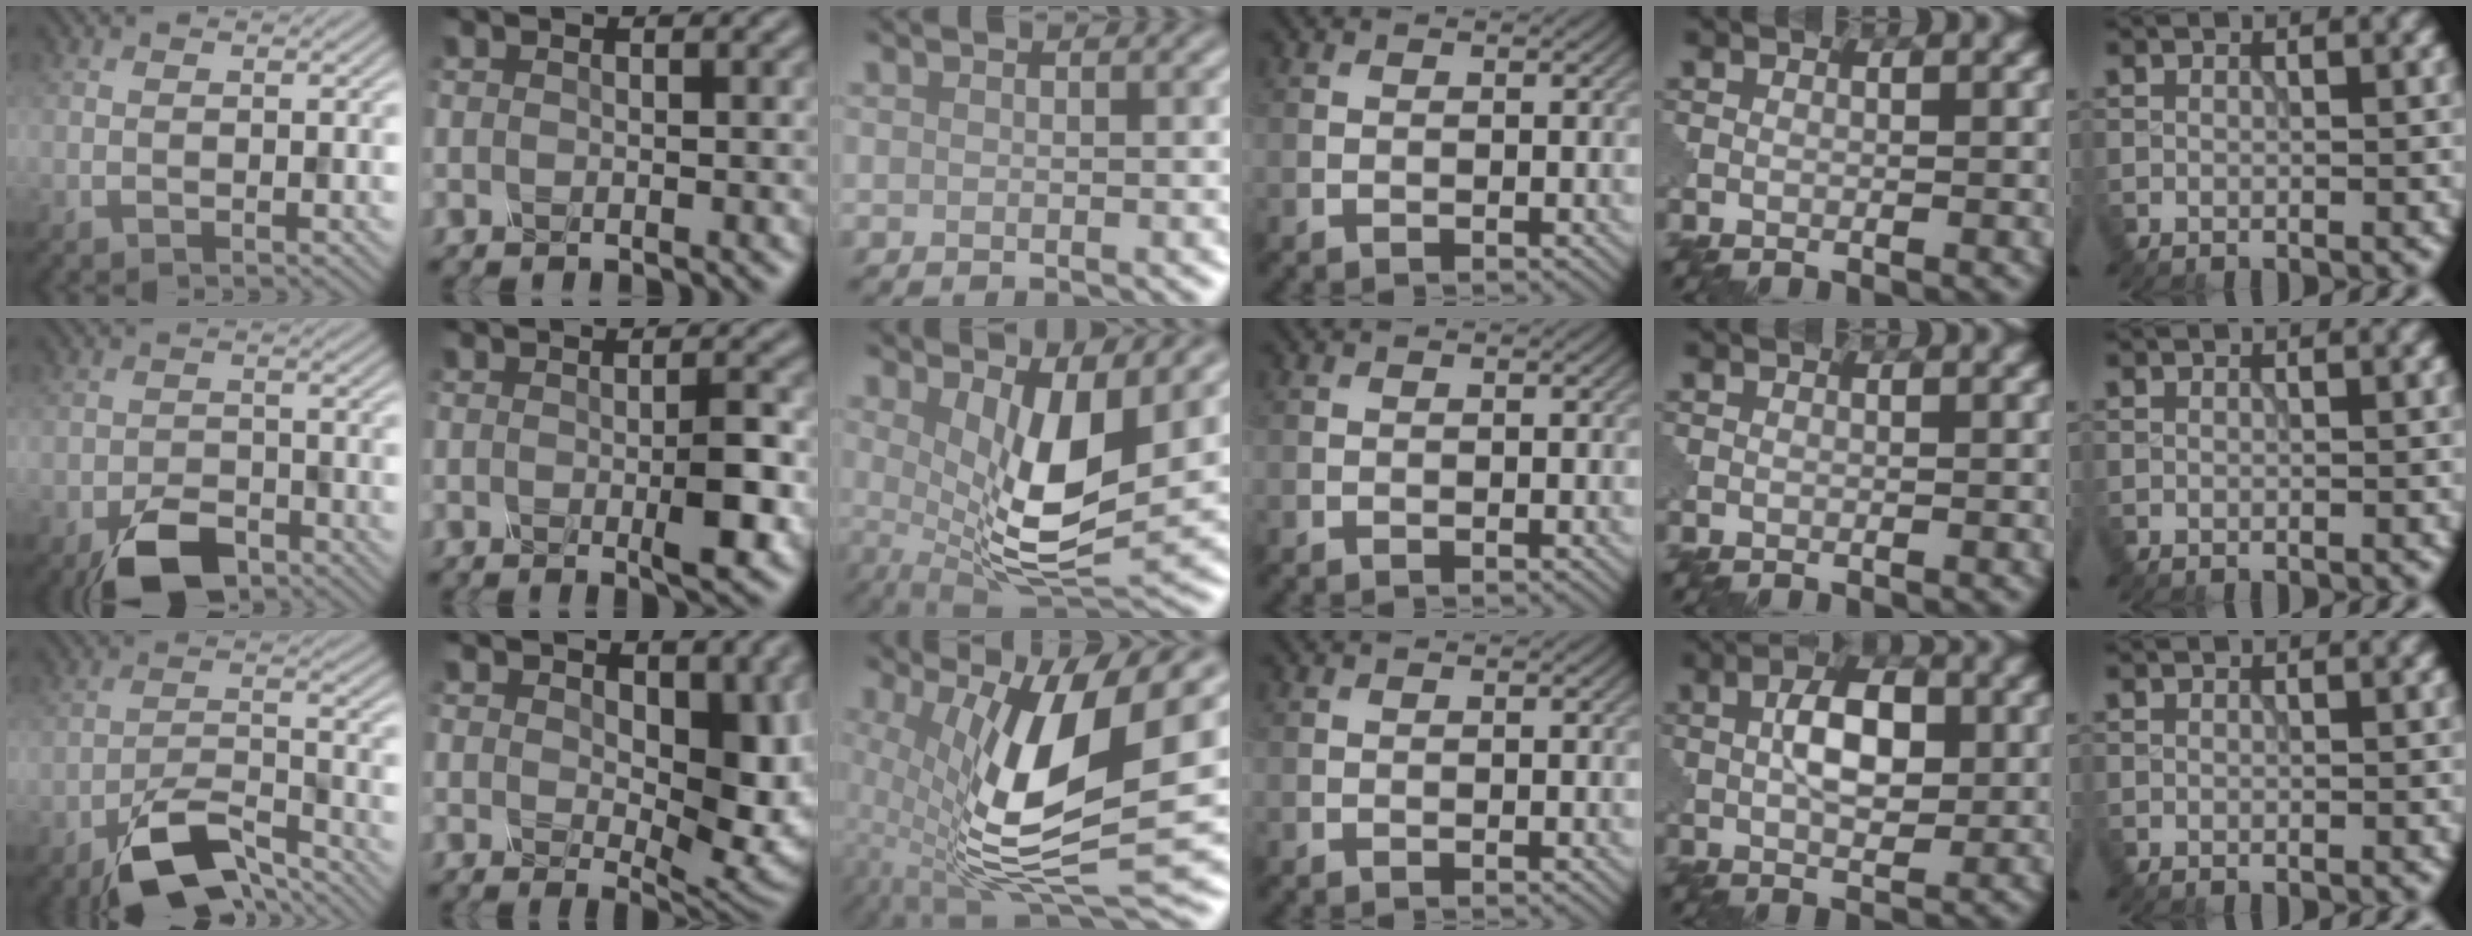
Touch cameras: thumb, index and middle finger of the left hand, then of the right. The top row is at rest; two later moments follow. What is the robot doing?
{"motion": "press", "object": "mechanical pencil"}